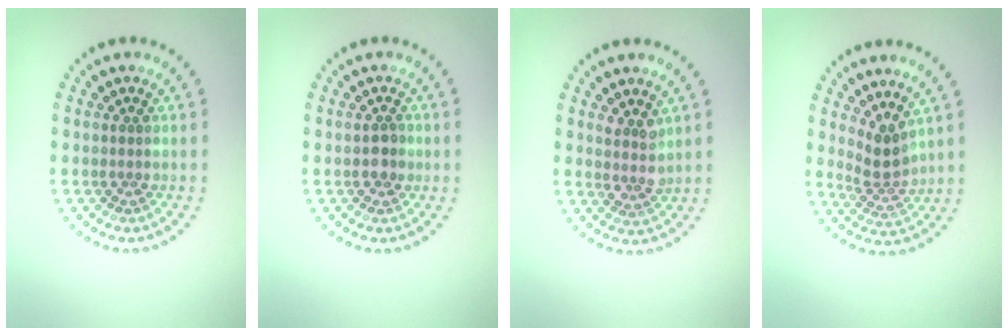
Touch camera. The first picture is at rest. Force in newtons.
{"total": 1.3, "press": 1.3, "slide": 0.3}
{"total": 2.1, "press": 1.6, "slide": 1.3}
{"total": 2.5, "press": 1.8, "slide": 1.8}